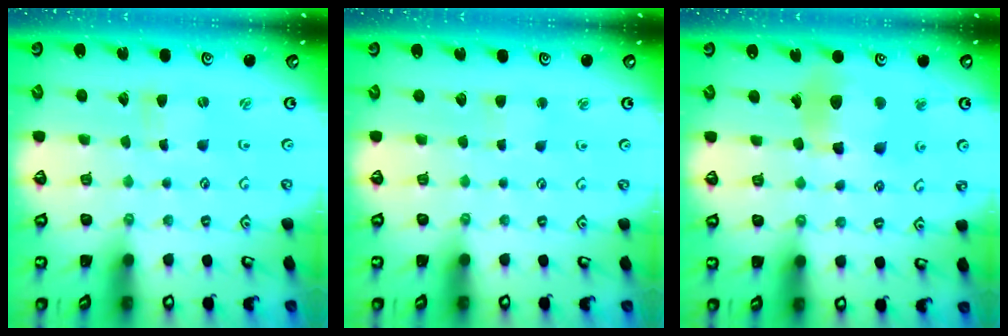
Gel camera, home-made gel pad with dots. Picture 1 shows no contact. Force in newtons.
{"total": 2.8, "press": 2.8, "slide": 0.4}
{"total": 11.5, "press": 11.4, "slide": 1.3}